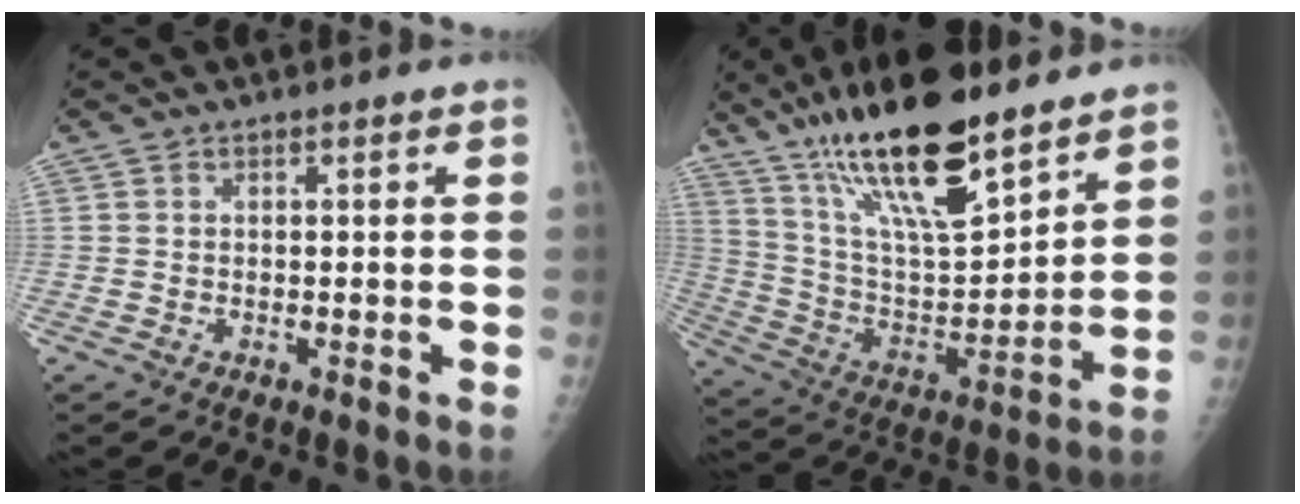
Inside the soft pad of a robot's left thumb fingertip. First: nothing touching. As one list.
[{"total": 23.9, "force": [16.4, 6.7, 15.9], "torque": [-0.258, -0.063, 0.297]}]